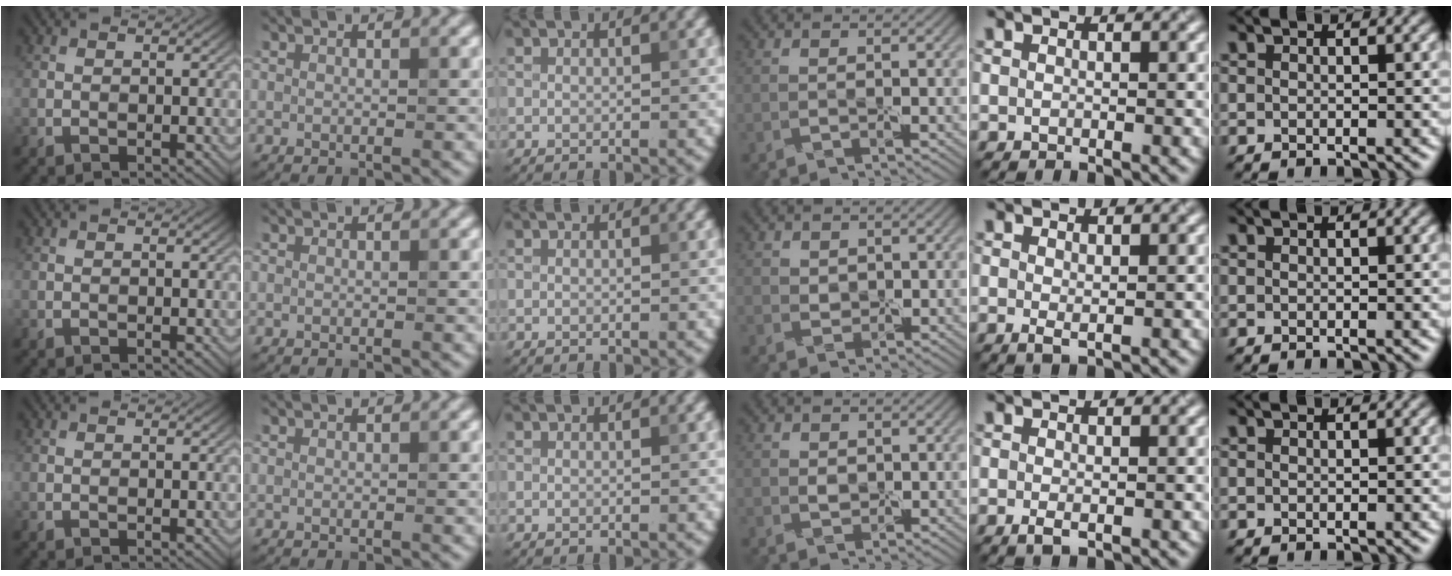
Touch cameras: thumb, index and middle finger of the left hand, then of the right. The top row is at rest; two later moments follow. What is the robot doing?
{"motion": "peel", "object": "small bumper sticker"}